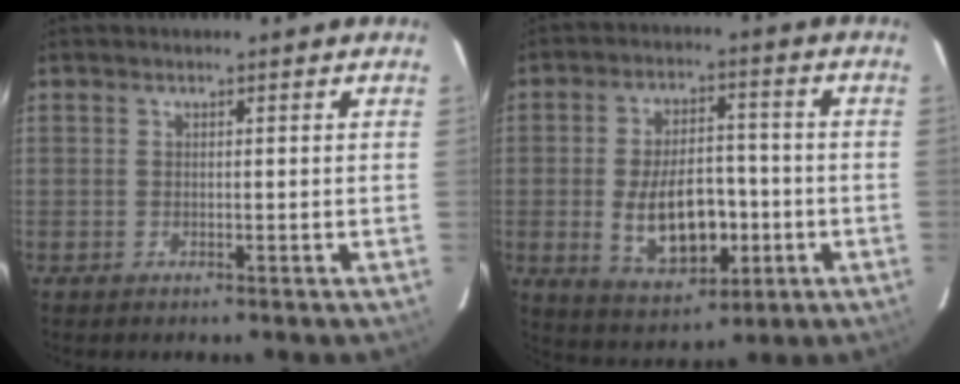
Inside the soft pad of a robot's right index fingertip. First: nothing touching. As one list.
[{"total": 13.1, "force": [-2.8, 7.1, 10.7], "torque": [-0.202, 0.006, -0.024]}]